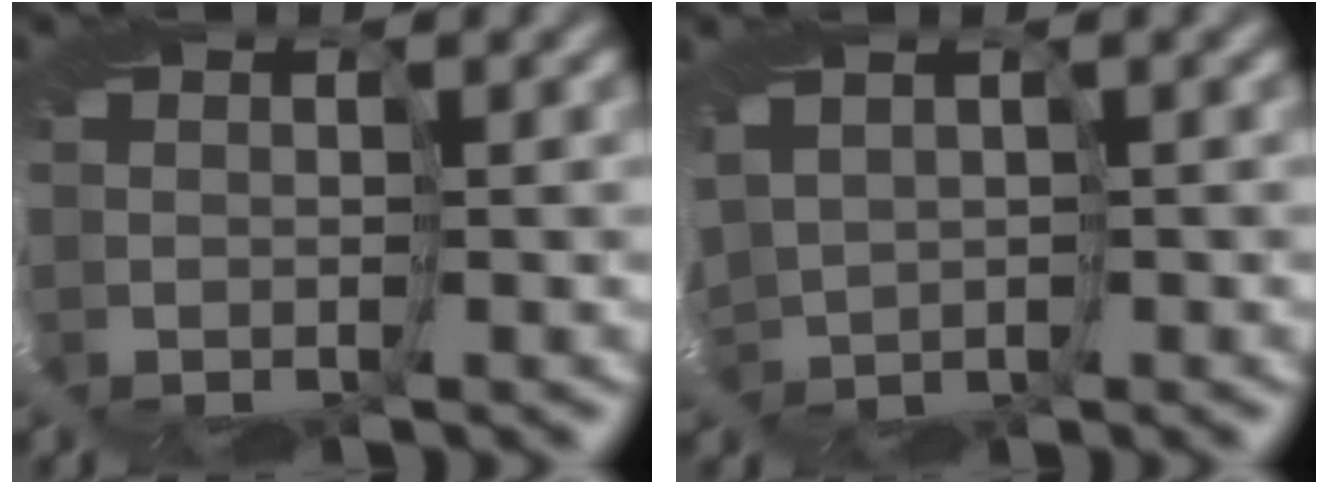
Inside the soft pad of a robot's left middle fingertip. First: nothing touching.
{"total": 0.8, "force": [0.1, 0.3, 0.7], "torque": [-0.024, -0.001, -0.021]}